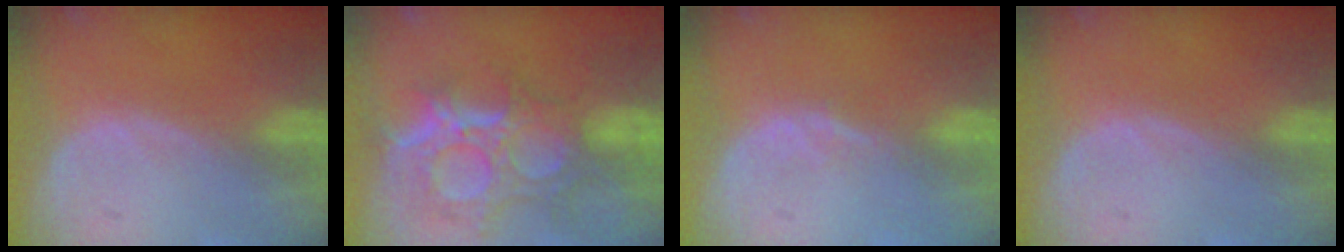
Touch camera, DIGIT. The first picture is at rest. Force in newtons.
{"total": 12.0, "press": 10.8, "slide": 5.3}
{"total": 1.5, "press": 1.2, "slide": 0.9}
{"total": 0.0}